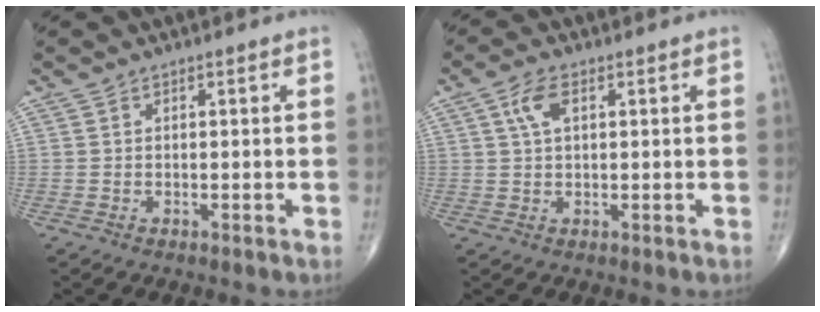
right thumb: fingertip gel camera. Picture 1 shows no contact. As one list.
[{"total": 4.2, "force": [1.4, 2.1, 3.4], "torque": [-0.072, 0.008, 0.026]}]